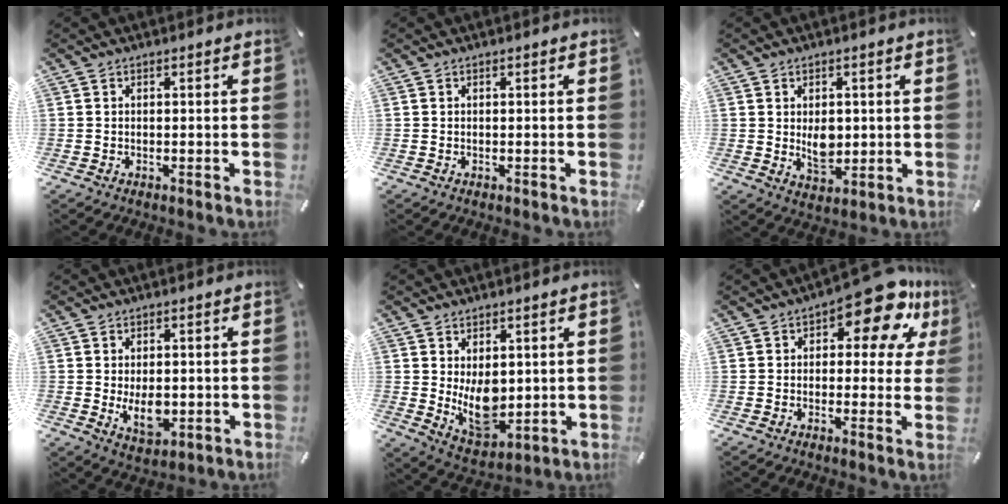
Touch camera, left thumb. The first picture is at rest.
{"total": 0.0}
{"total": 5.9, "force": [0.5, 4.5, 3.8], "torque": [-0.049, -0.008, 0.008]}
{"total": 6.7, "force": [-0.5, 4.3, 5.1], "torque": [-0.099, -0.008, -0.010]}
{"total": 10.9, "force": [1.2, 7.4, 7.8], "torque": [-0.114, -0.021, 0.029]}
{"total": 14.1, "force": [7.5, 6.3, 10.2], "torque": [-0.122, -0.042, 0.120]}